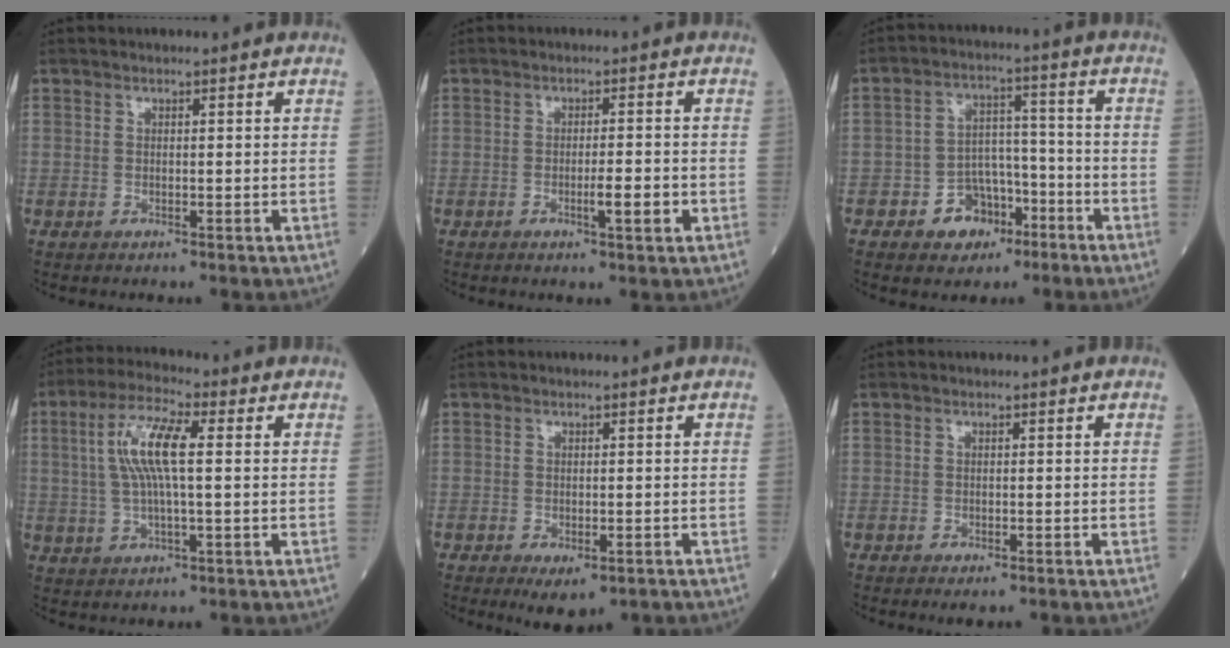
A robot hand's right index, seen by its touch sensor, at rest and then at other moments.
{"total": 3.3, "force": [-1.1, 0.2, 3.1], "torque": [-0.050, -0.001, -0.014]}
{"total": 7.0, "force": [-3.8, 5.0, 3.0], "torque": [-0.047, 0.021, -0.055]}
{"total": 8.7, "force": [1.5, 1.4, 8.5], "torque": [-0.177, 0.013, 0.030]}
{"total": 3.8, "force": [-2.1, 1.5, 2.8], "torque": [-0.040, -0.006, -0.021]}
{"total": 1.3, "force": [-0.9, 0.3, 0.9], "torque": [-0.010, -0.003, -0.008]}